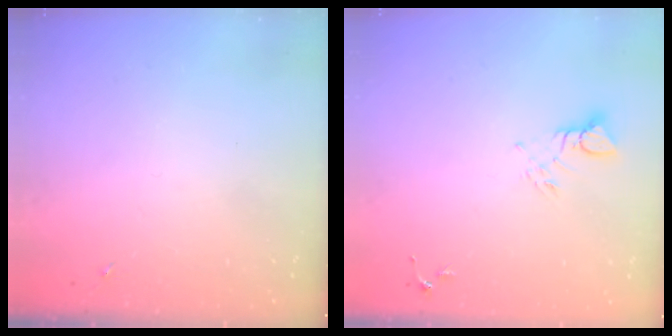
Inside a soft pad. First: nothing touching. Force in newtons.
{"total": 3.9, "press": 3.9, "slide": 0.5}